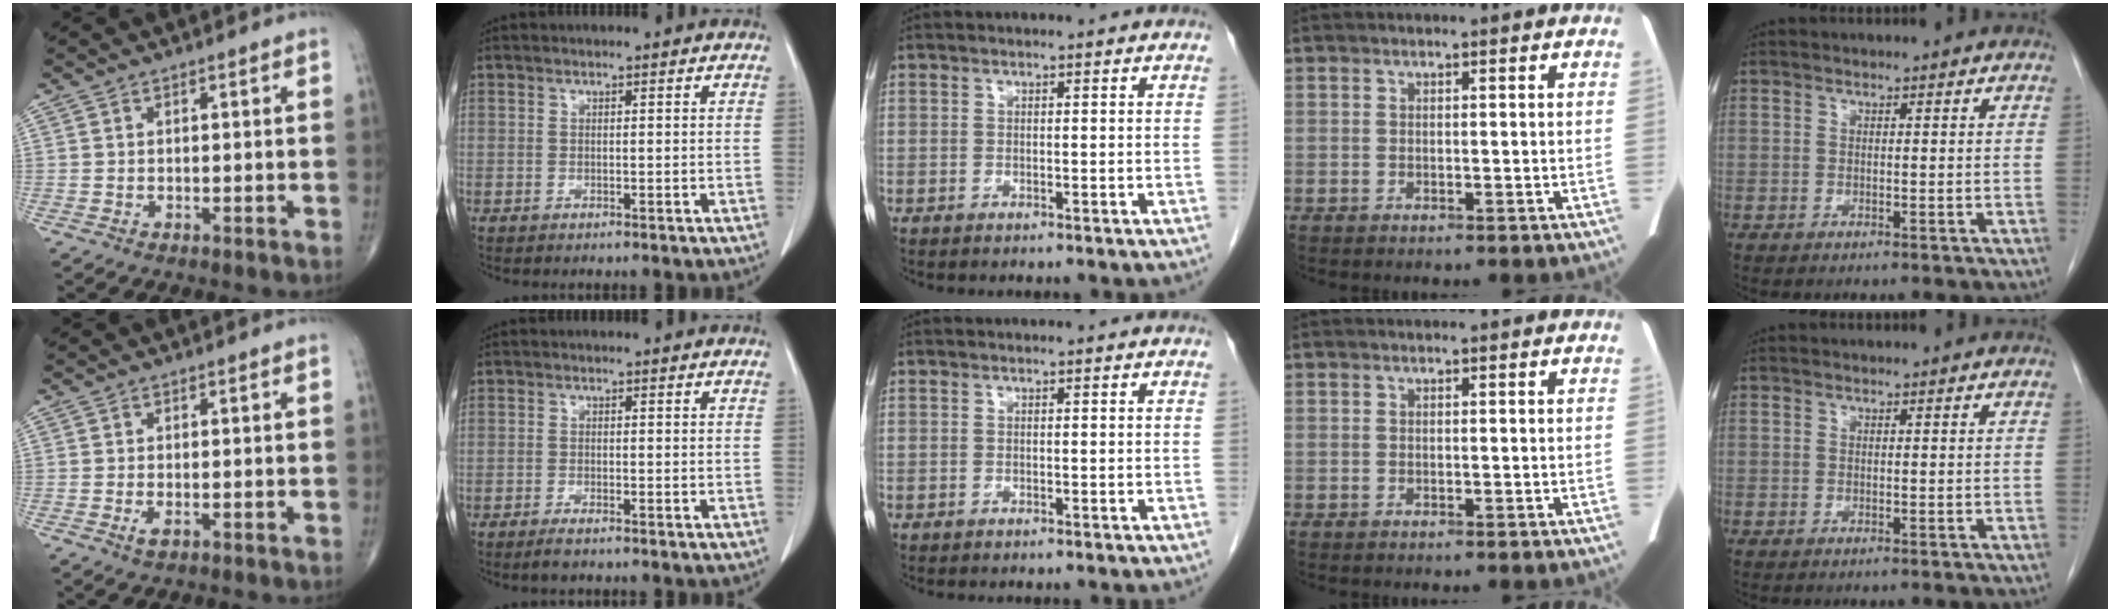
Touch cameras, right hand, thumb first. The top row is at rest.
{"thumb": {"total": 1.7, "force": [-0.6, 0.8, 1.4], "torque": [-0.030, -0.001, -0.010]}, "index": {"total": 1.8, "force": [-1.4, 0.2, 1.0], "torque": [-0.021, -0.003, -0.022]}}